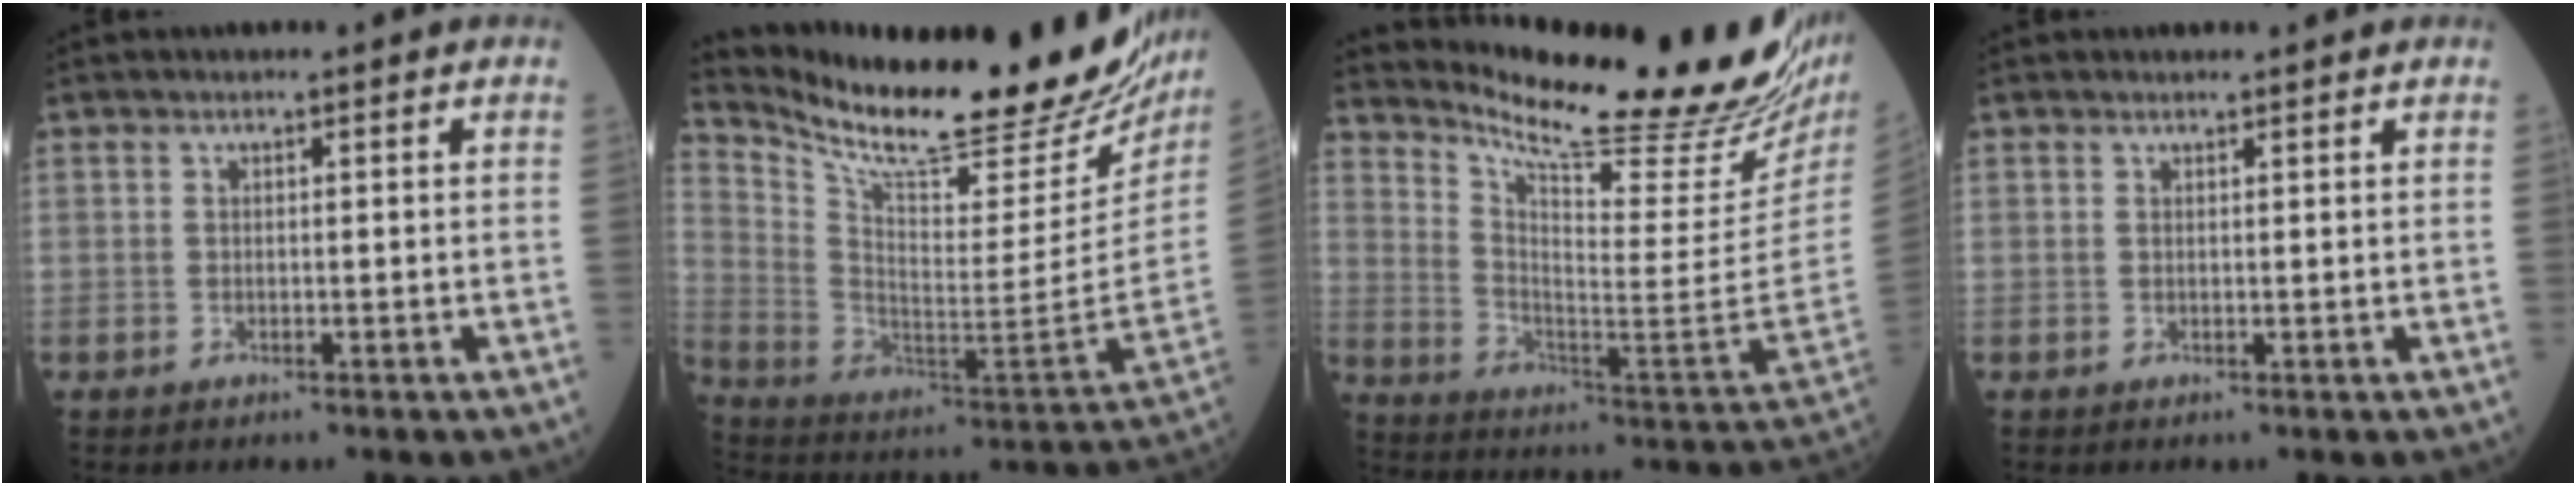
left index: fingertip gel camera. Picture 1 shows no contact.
{"total": 29.6, "force": [24.8, 5.7, 15.0], "torque": [-0.263, -0.075, 0.358]}
{"total": 27.0, "force": [23.4, 0.5, 13.4], "torque": [-0.224, -0.110, 0.328]}
{"total": 1.3, "force": [1.2, 0.2, 0.2], "torque": [-0.009, 0.005, 0.016]}